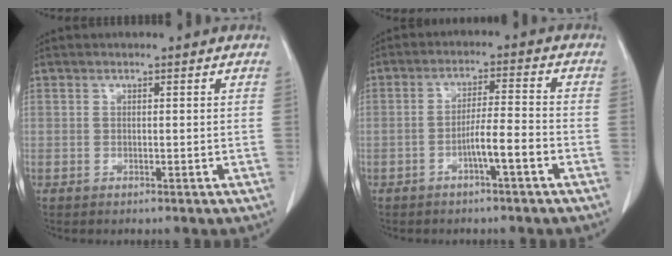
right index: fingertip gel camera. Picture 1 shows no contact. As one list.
[{"total": 5.1, "force": [-2.4, 0.0, 4.5], "torque": [-0.074, 0.008, -0.041]}]